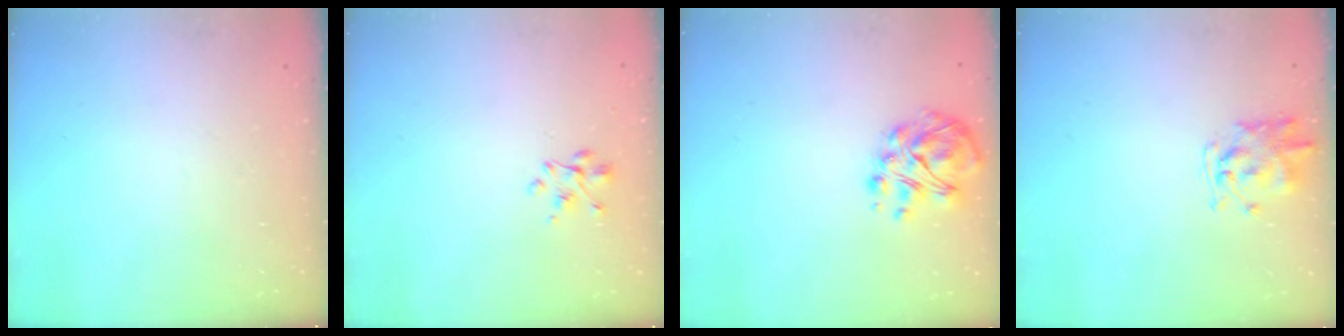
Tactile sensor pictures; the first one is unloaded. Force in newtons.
{"total": 2.4, "press": 2.3, "slide": 0.8}
{"total": 8.6, "press": 8.4, "slide": 1.4}
{"total": 1.7, "press": 1.6, "slide": 0.1}